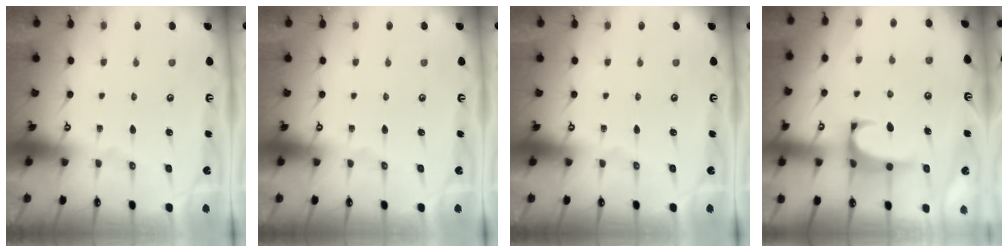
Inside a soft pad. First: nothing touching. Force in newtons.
{"total": 0.0}
{"total": 0.0}
{"total": 1.6, "press": 1.5, "slide": 0.5}